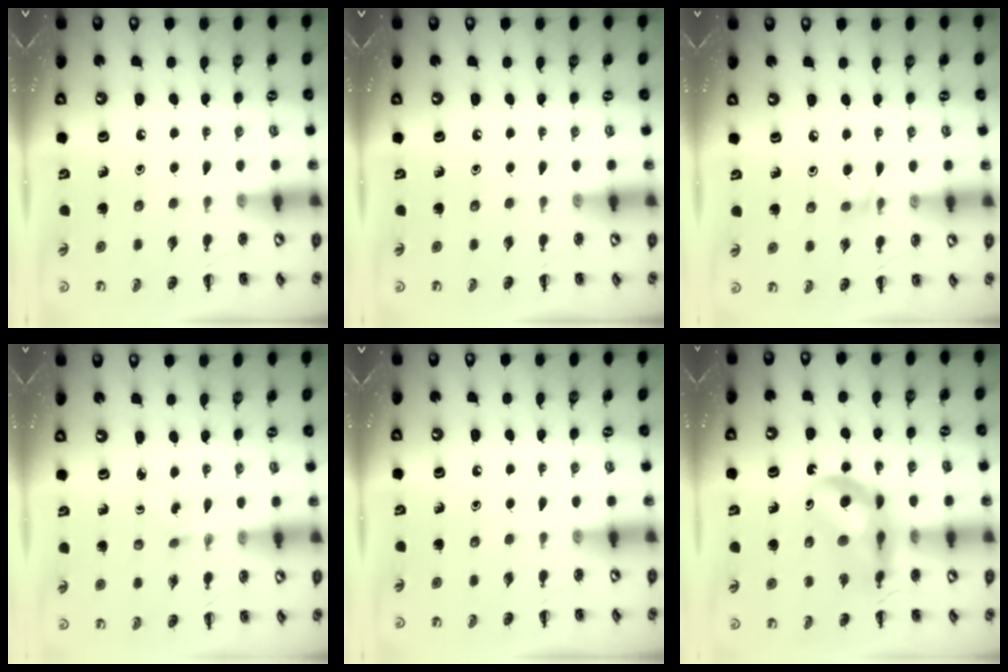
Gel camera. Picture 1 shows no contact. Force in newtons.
{"total": 0.0}
{"total": 4.7, "press": 4.5, "slide": 1.5}
{"total": 1.5, "press": 1.3, "slide": 0.6}
{"total": 0.0}
{"total": 12.6, "press": 12.0, "slide": 3.5}